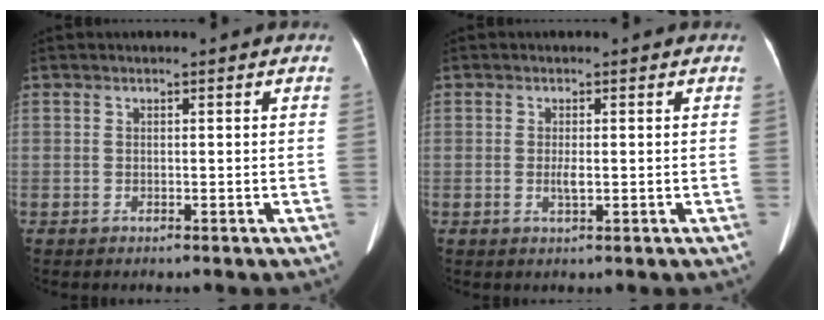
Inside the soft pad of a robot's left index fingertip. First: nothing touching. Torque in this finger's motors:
{"motor_torque": [0.13, -0.14, 0.04, 0.00]}